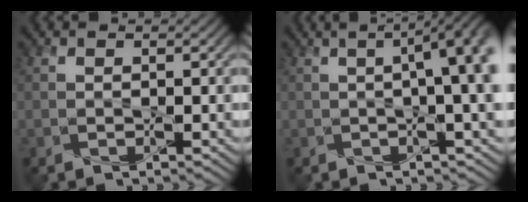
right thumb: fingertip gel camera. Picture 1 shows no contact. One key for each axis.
{"total": 10.1, "fx": 1.0, "fy": 3.1, "fz": 9.6, "tx": -0.131, "ty": 0.015, "tz": 0.005}